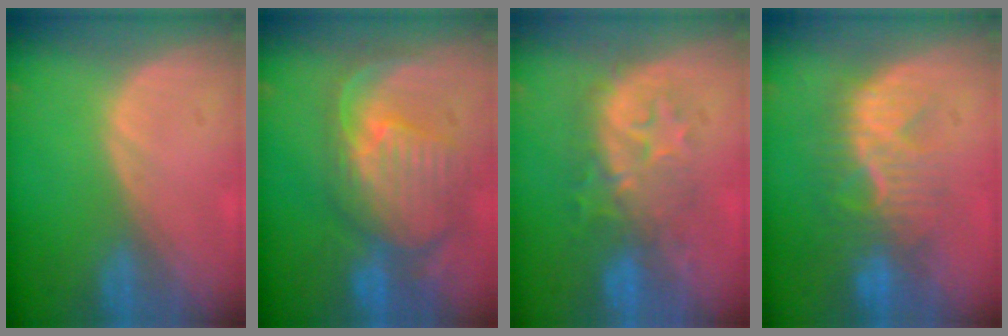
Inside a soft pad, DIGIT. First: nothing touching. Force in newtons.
{"total": 11.0, "press": 9.6, "slide": 5.4}
{"total": 8.4, "press": 8.2, "slide": 1.4}
{"total": 9.5, "press": 8.6, "slide": 4.1}